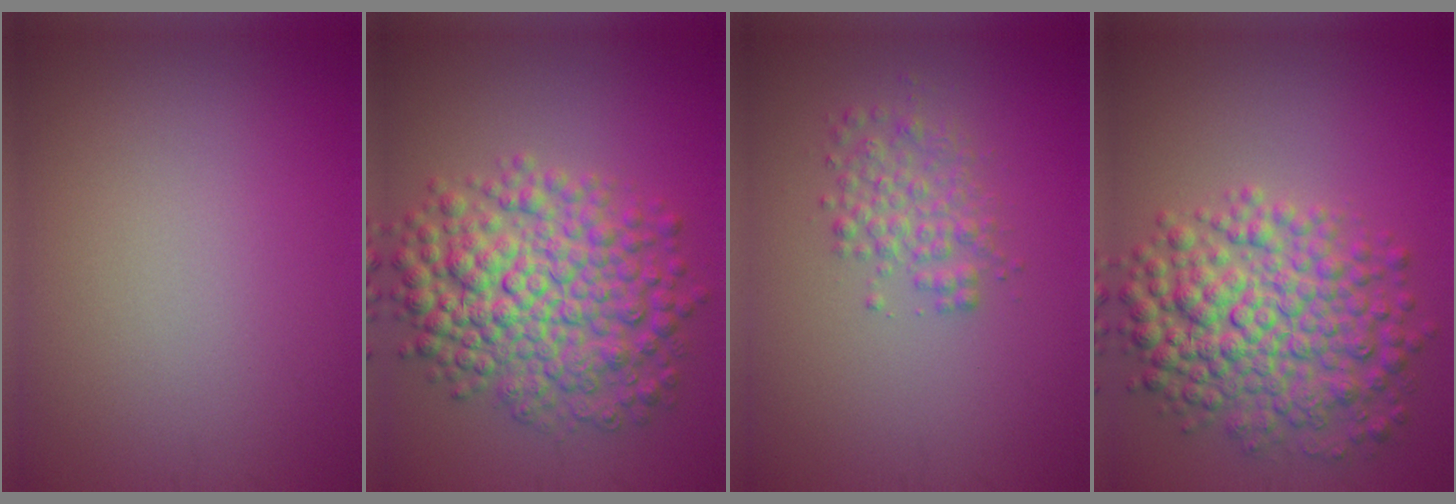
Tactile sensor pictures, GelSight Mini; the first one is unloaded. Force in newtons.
{"total": 8.4, "press": 8.4, "slide": 0.1}
{"total": 2.6, "press": 2.6, "slide": 0.1}
{"total": 7.7, "press": 7.7, "slide": 0.1}